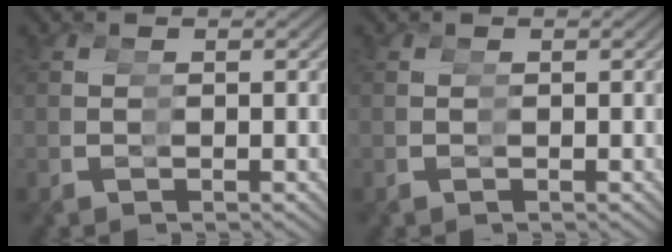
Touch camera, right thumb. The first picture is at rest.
{"total": 0.0}